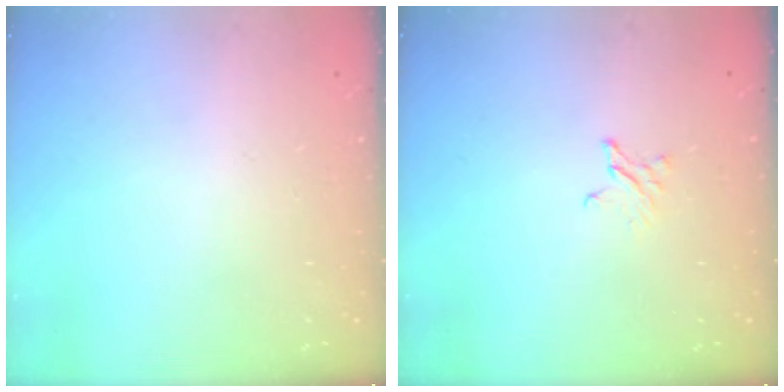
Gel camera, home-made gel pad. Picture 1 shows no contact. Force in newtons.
{"total": 2.0, "press": 2.0, "slide": 0.2}